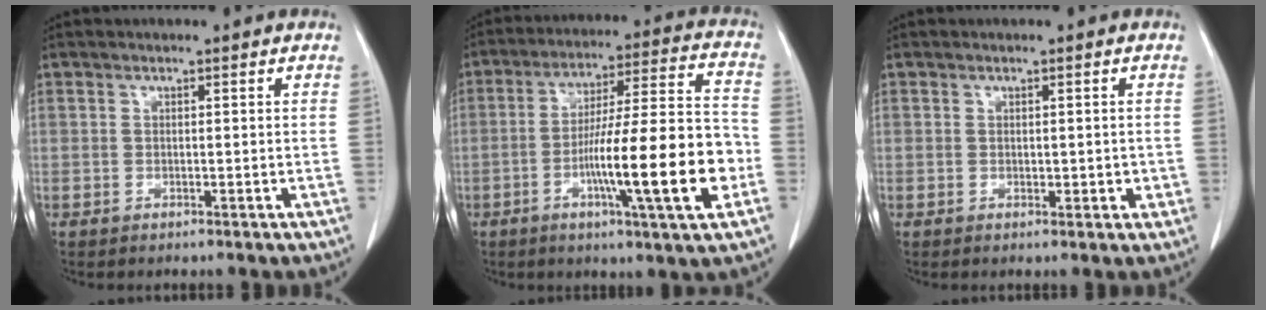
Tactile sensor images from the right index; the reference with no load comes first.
{"total": 18.2, "force": [-5.2, 0.7, 17.4], "torque": [-0.275, 0.004, -0.080]}
{"total": 1.9, "force": [0.0, 1.3, 1.3], "torque": [-0.012, 0.004, 0.005]}